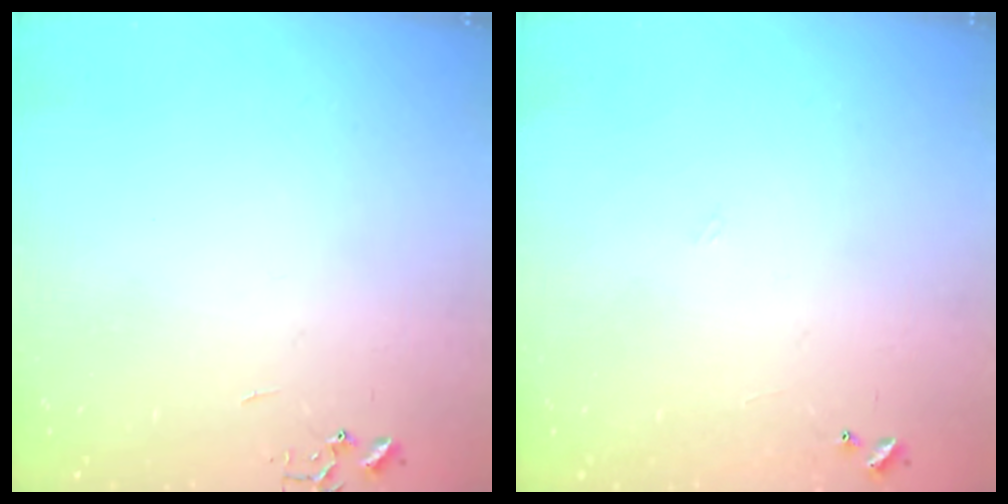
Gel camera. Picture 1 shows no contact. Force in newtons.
{"total": 3.8, "press": 3.8, "slide": 0.5}